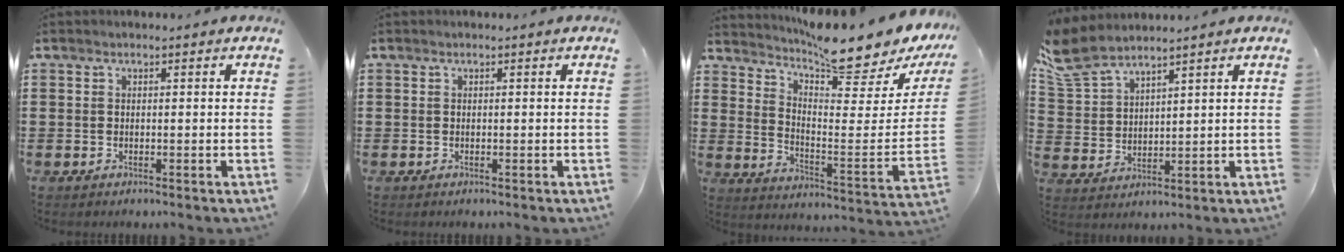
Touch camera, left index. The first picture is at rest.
{"total": 0.0}
{"total": 9.8, "force": [8.7, 0.8, 4.4], "torque": [-0.082, -0.071, 0.140]}
{"total": 6.0, "force": [5.2, 1.7, 2.5], "torque": [-0.073, -0.016, 0.097]}